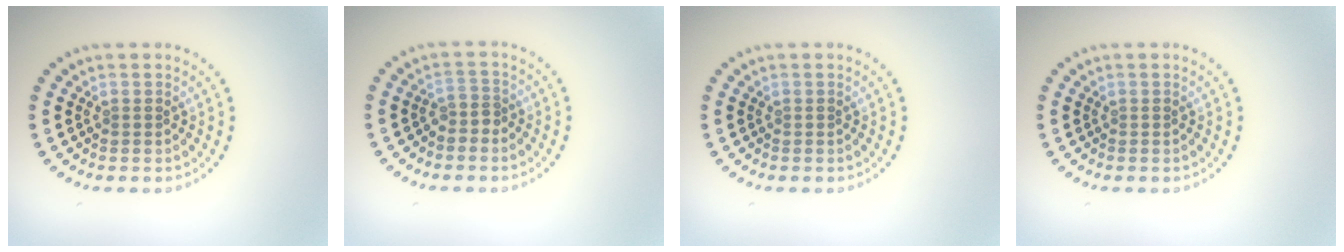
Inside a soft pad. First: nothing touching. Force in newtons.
{"total": 1.5, "press": 1.2, "slide": 0.9}
{"total": 0.0}
{"total": 0.0}